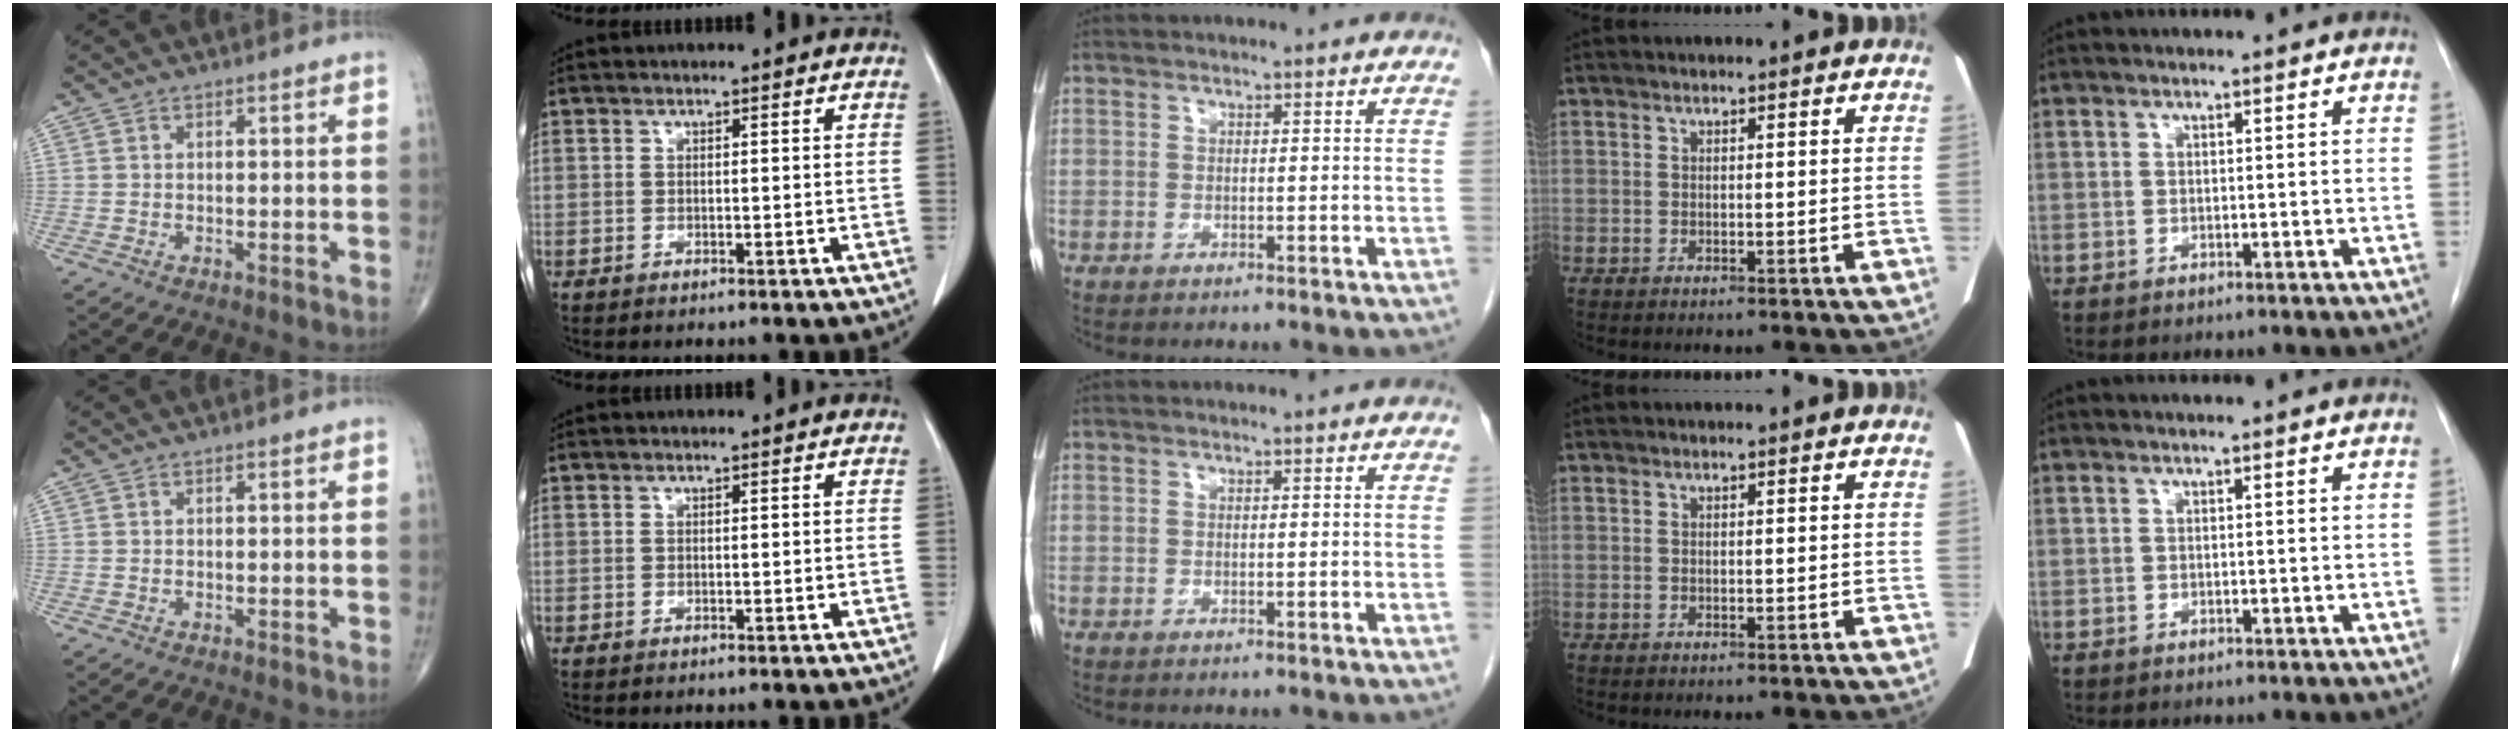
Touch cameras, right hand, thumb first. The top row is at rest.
{}